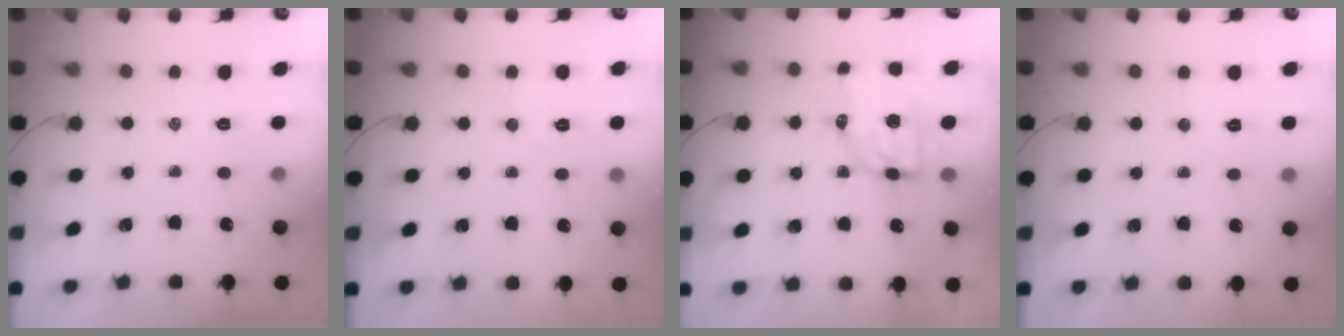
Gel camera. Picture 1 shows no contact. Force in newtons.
{"total": 3.8, "press": 3.7, "slide": 0.8}
{"total": 7.1, "press": 7.1, "slide": 1.0}
{"total": 4.1, "press": 4.0, "slide": 0.9}